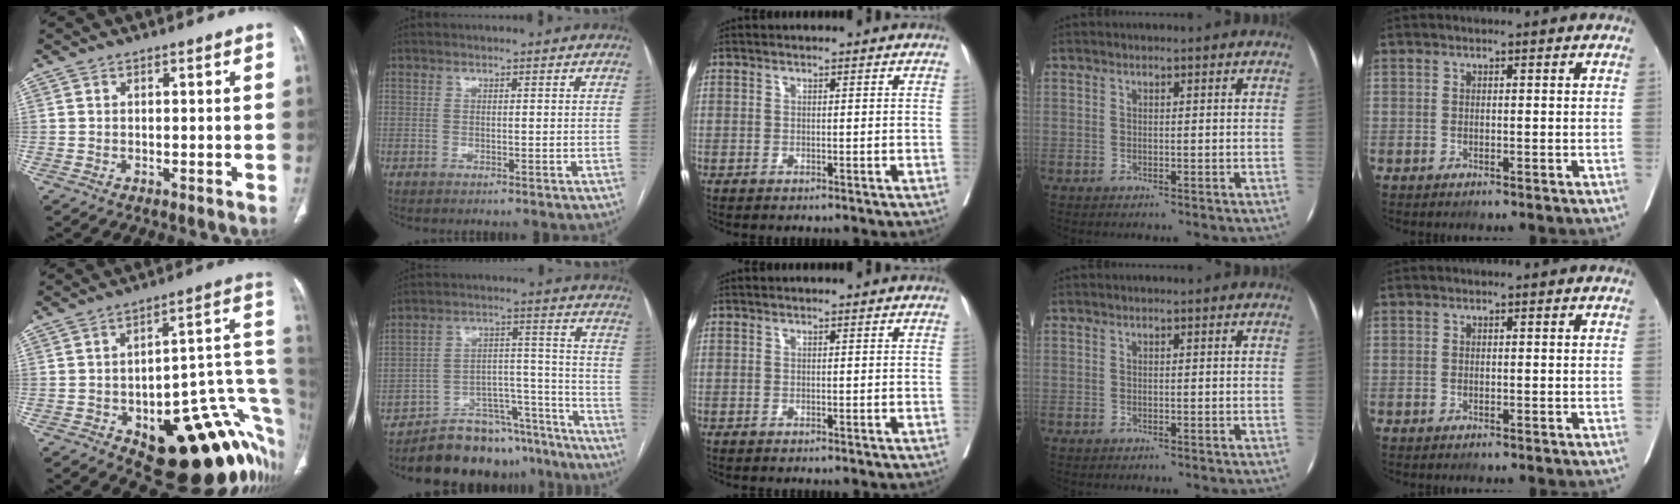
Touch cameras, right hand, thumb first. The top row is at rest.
{"thumb": {"total": 26.9, "force": [-9.3, 11.6, 22.4], "torque": [-0.194, 0.061, -0.110]}, "index": {"total": 14.8, "force": [-13.3, 5.7, 3.1], "torque": [-0.014, 0.059, -0.195]}}